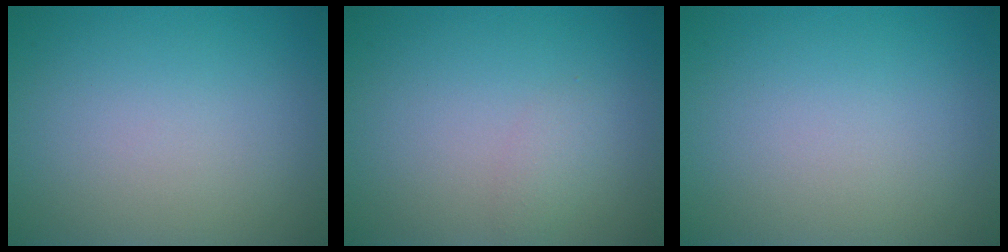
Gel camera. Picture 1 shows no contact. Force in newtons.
{"total": 1.0, "press": 1.0, "slide": 0.1}
{"total": 0.0}